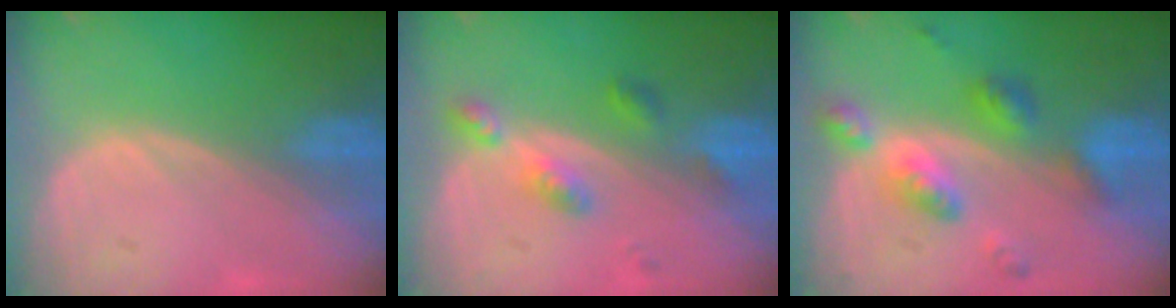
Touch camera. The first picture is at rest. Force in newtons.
{"total": 4.6, "press": 4.4, "slide": 1.5}
{"total": 7.1, "press": 7.0, "slide": 0.6}